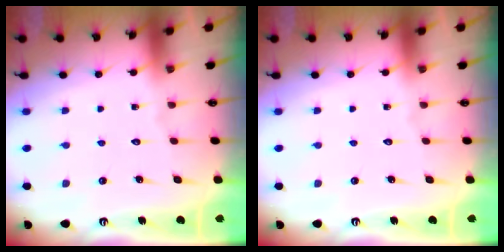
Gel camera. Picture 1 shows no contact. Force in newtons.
{"total": 0.0}